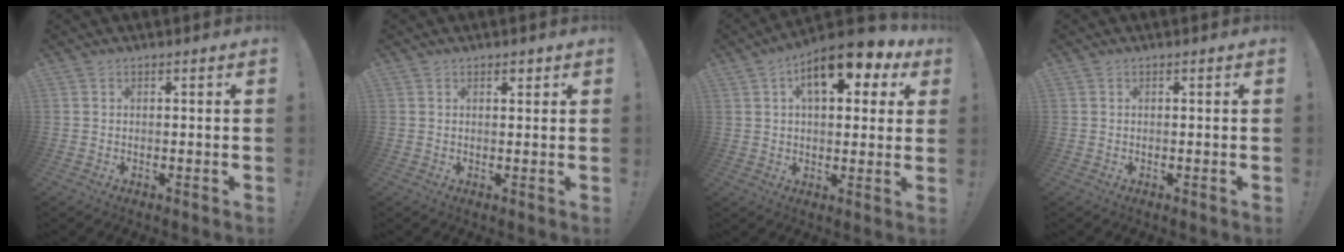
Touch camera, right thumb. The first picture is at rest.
{"total": 1.2, "force": [0.9, 0.7, 0.5], "torque": [0.005, -0.005, 0.013]}
{"total": 13.4, "force": [6.0, 6.1, 10.3], "torque": [-0.141, -0.024, 0.095]}
{"total": 0.0}